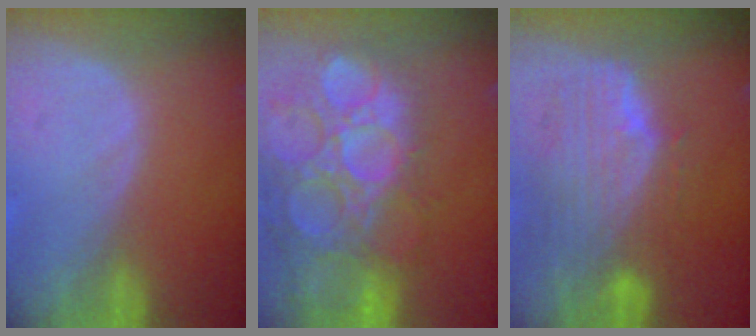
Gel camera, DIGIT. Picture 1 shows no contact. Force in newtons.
{"total": 15.6, "press": 12.8, "slide": 8.9}
{"total": 10.0, "press": 8.9, "slide": 4.5}